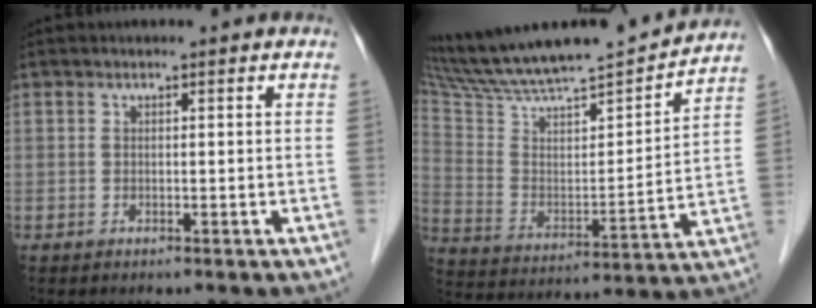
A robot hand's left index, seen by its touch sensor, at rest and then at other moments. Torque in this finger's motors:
{"motor_torque": [0.24, -0.49, 0.19, 0.08]}